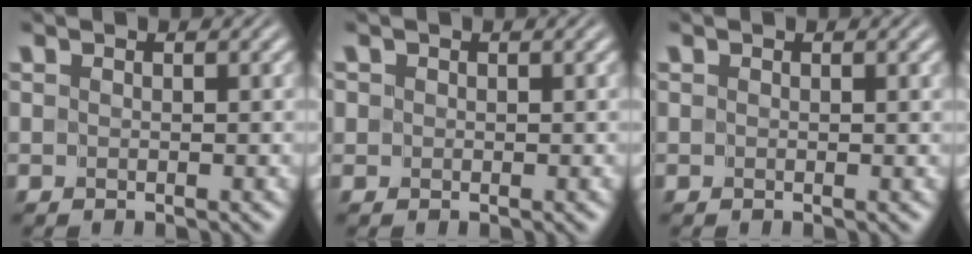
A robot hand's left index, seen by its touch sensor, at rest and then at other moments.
{"total": 0.5, "force": [0.1, 0.5, -0.1], "torque": [0.007, 0.001, -0.002]}
{"total": 0.0}